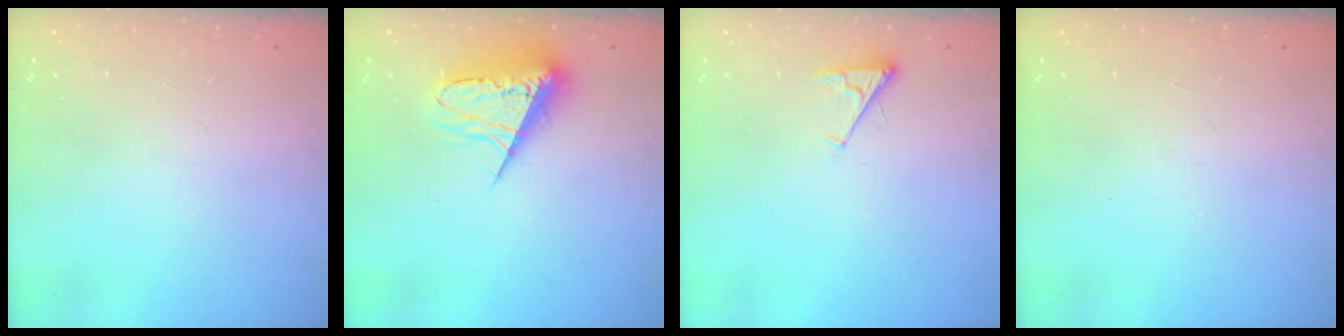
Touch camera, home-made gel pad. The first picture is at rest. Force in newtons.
{"total": 9.3, "press": 9.3, "slide": 0.7}
{"total": 3.6, "press": 3.6, "slide": 0.5}
{"total": 0.0}